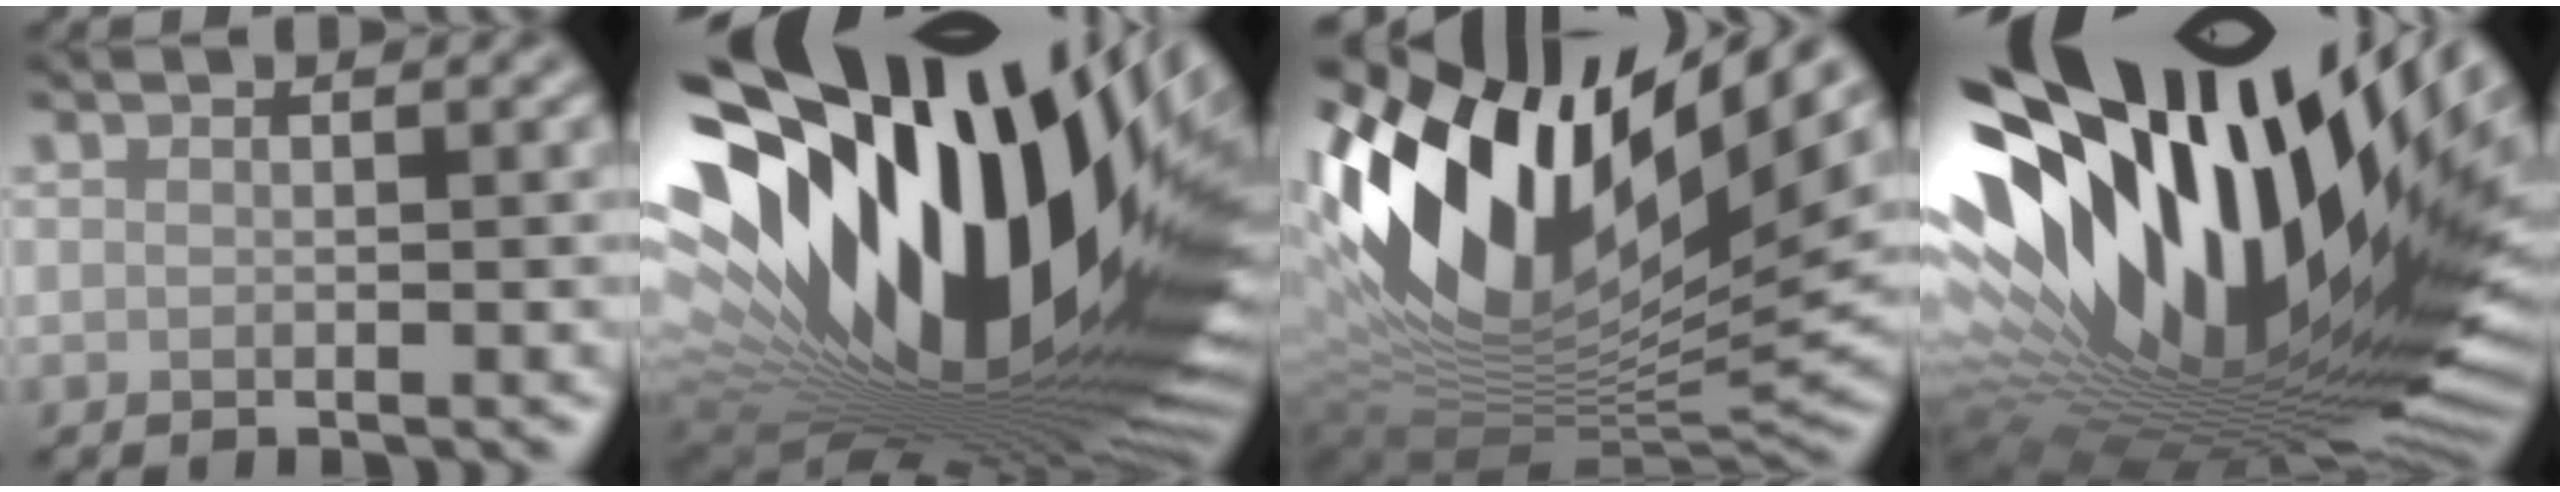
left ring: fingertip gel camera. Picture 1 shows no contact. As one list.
[{"total": 21.2, "force": [5.8, 9.7, 17.9], "torque": [-0.298, -0.006, 0.102]}, {"total": 17.0, "force": [5.6, 7.3, 14.4], "torque": [-0.267, 0.016, 0.095]}, {"total": 20.5, "force": [6.6, 8.3, 17.6], "torque": [-0.302, -0.010, 0.124]}]